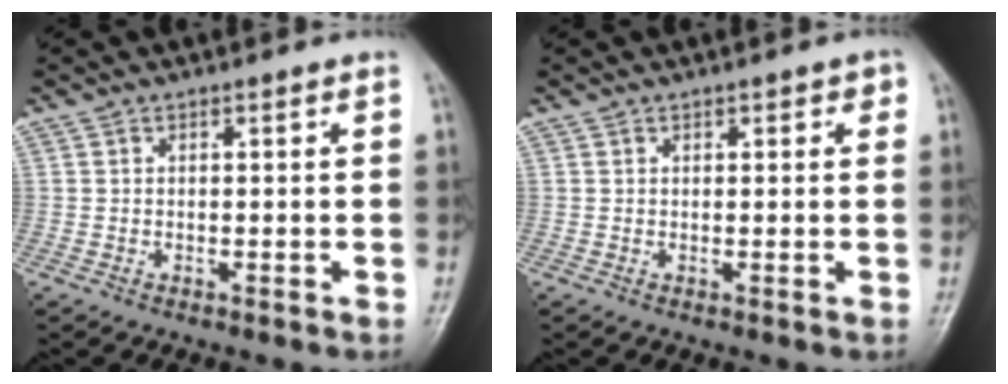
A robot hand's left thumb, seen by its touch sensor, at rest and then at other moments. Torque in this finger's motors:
{"motor_torque": [-0.53, 0.25, -0.14, -0.07, -0.01]}